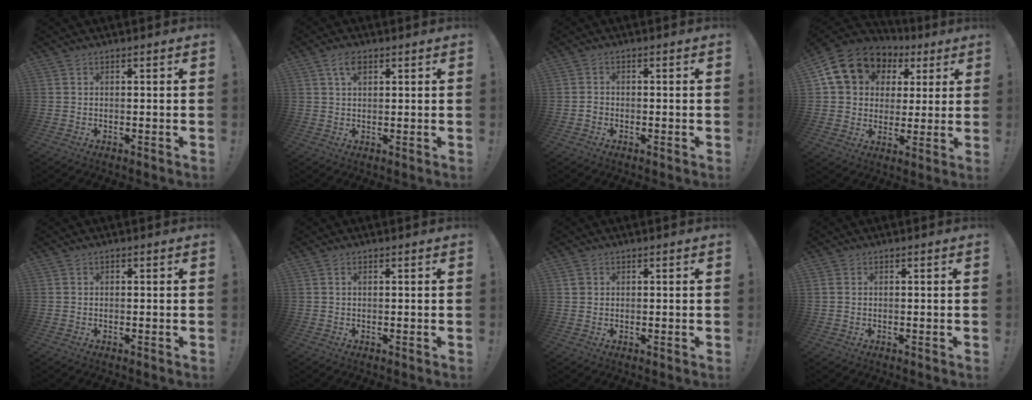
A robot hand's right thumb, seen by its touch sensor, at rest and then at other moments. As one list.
[{"total": 4.5, "force": [2.2, 2.2, 3.2], "torque": [-0.060, 0.000, 0.038]}, {"total": 1.5, "force": [-0.8, 1.1, 0.6], "torque": [-0.012, 0.009, -0.015]}, {"total": 15.8, "force": [6.8, 12.5, 7.1], "torque": [-0.112, -0.027, 0.141]}, {"total": 0.5, "force": [-0.4, 0.3, 0.3], "torque": [-0.009, 0.005, -0.006]}, {"total": 0.8, "force": [0.2, 0.4, 0.6], "torque": [-0.022, 0.006, 0.006]}, {"total": 1.8, "force": [0.9, 1.5, 0.4], "torque": [-0.004, 0.003, 0.016]}, {"total": 0.9, "force": [0.1, 0.7, 0.6], "torque": [-0.014, 0.005, 0.002]}]